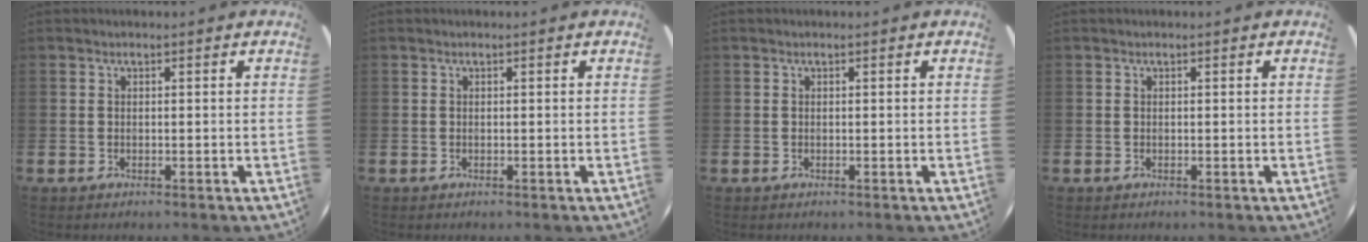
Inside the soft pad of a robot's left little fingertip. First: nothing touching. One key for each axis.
{"total": 0.0}
{"total": 0.0}
{"total": 0.0}